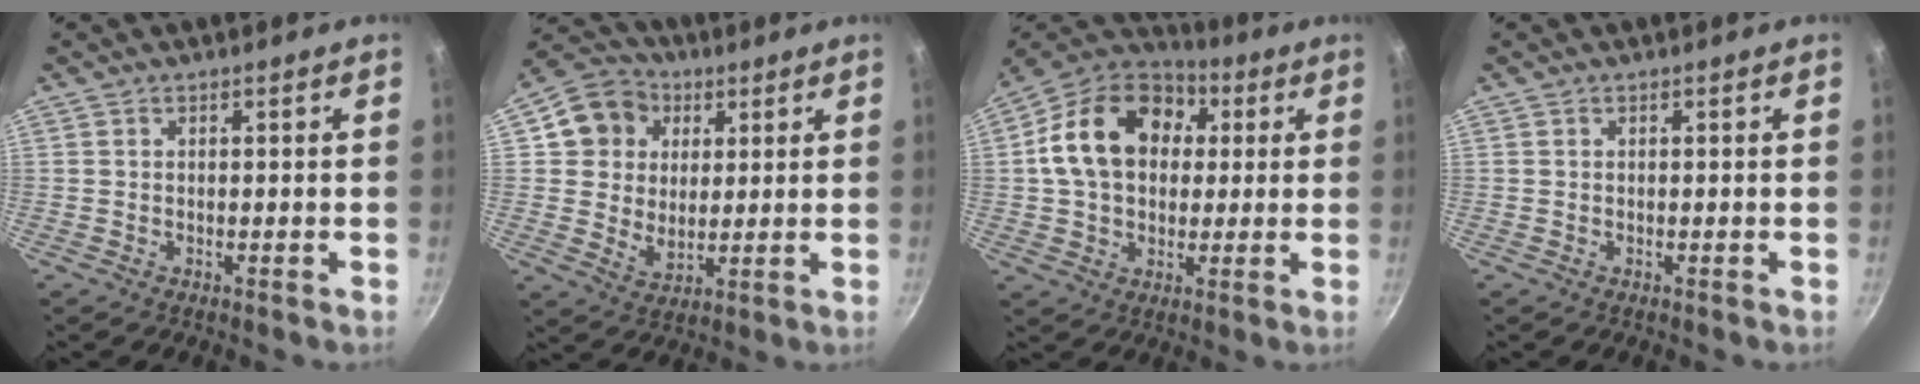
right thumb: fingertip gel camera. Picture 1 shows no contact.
{"total": 12.0, "force": [4.1, 10.1, 5.0], "torque": [-0.056, -0.003, 0.064]}
{"total": 19.7, "force": [3.9, 14.5, 12.8], "torque": [-0.203, 0.028, 0.052]}
{"total": 0.0}